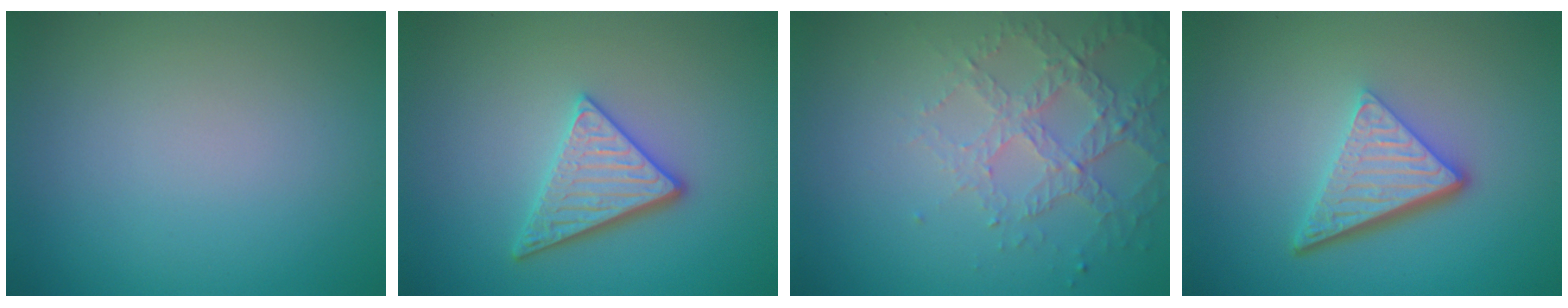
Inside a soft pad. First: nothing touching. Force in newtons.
{"total": 3.7, "press": 3.2, "slide": 1.8}
{"total": 4.1, "press": 3.0, "slide": 2.9}
{"total": 5.3, "press": 3.6, "slide": 3.8}